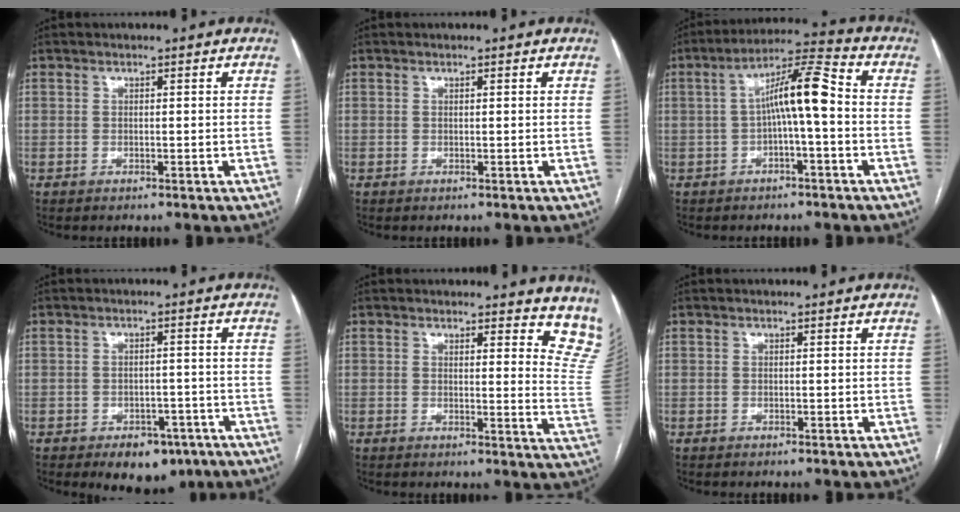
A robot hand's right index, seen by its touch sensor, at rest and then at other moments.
{"total": 0.0}
{"total": 8.9, "force": [-0.4, 1.0, 8.9], "torque": [-0.152, 0.032, -0.010]}
{"total": 6.7, "force": [-4.3, 3.9, 3.2], "torque": [-0.034, 0.005, -0.055]}
{"total": 10.4, "force": [9.6, 2.3, 3.3], "torque": [0.000, -0.061, 0.069]}
{"total": 0.0}